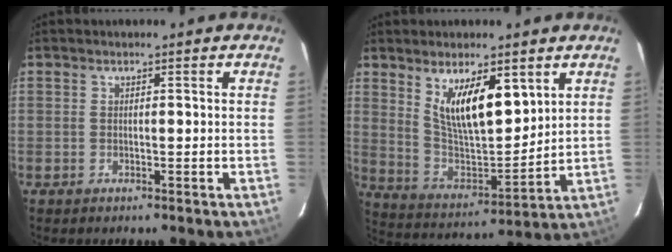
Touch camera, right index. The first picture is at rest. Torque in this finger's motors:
{"motor_torque": [1.20, 0.94, 0.38, 0.16]}